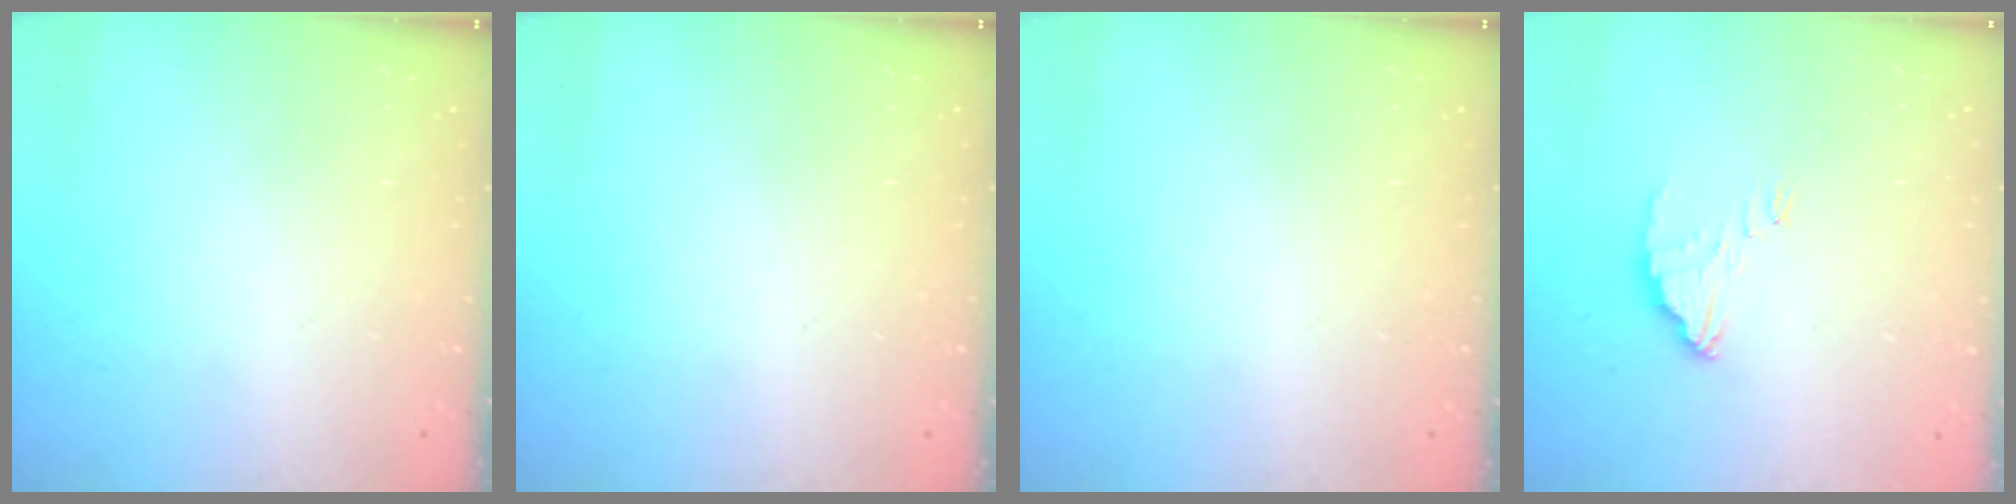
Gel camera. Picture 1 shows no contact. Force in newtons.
{"total": 0.0}
{"total": 0.0}
{"total": 3.1, "press": 3.1, "slide": 0.1}